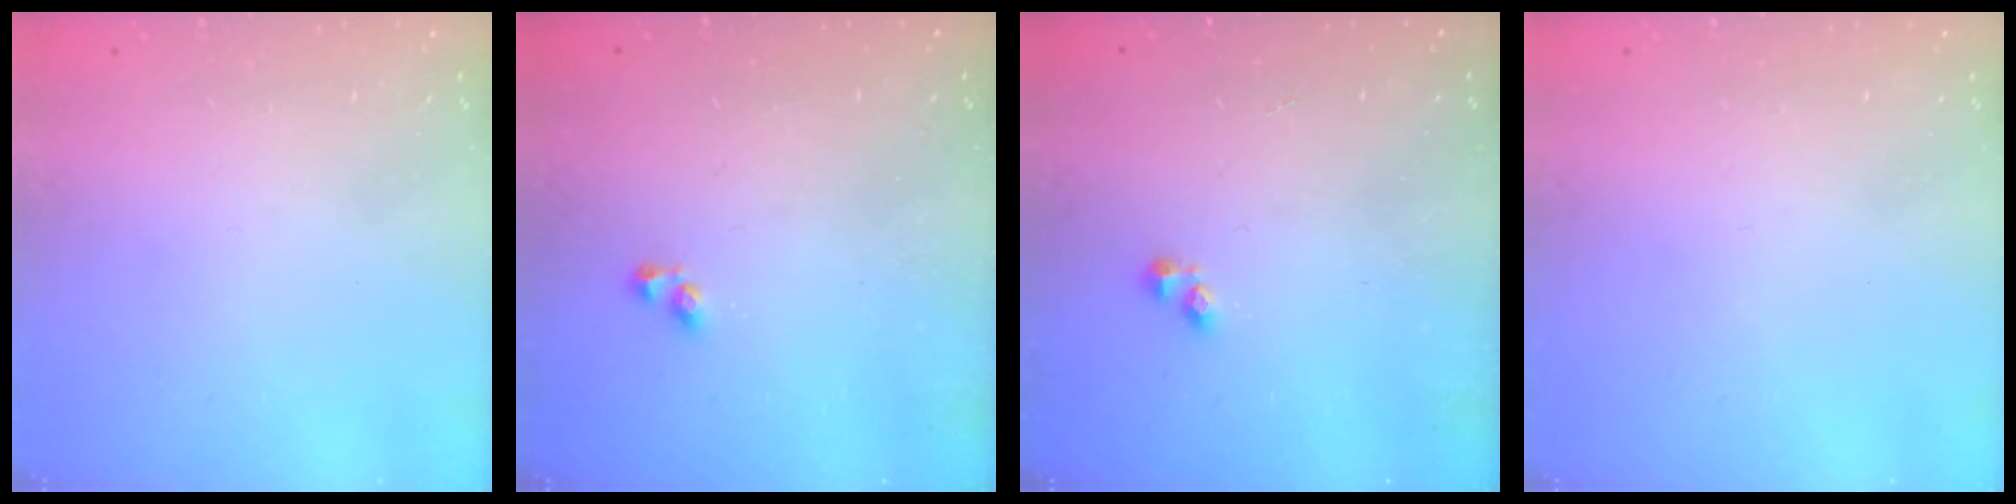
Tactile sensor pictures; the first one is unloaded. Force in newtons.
{"total": 2.9, "press": 2.9, "slide": 0.6}
{"total": 2.3, "press": 2.2, "slide": 0.3}
{"total": 0.0}